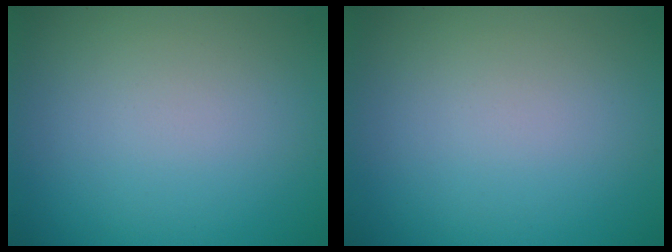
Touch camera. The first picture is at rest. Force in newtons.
{"total": 0.0}